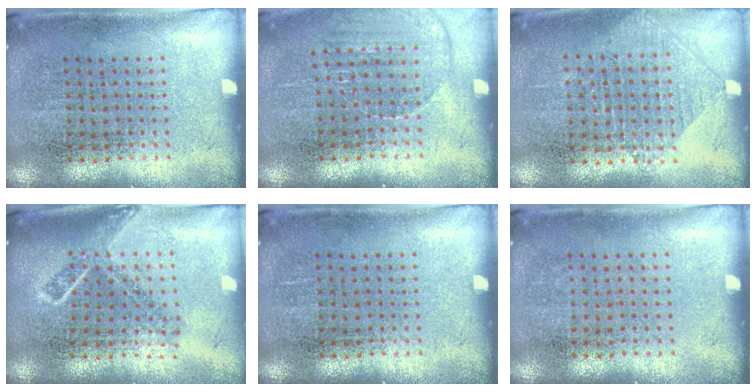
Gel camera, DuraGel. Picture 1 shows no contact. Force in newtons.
{"total": 1.2, "press": 1.2, "slide": 0.2}
{"total": 0.9, "press": 0.9, "slide": 0.2}
{"total": 1.8, "press": 1.4, "slide": 1.2}
{"total": 0.0}
{"total": 0.0}